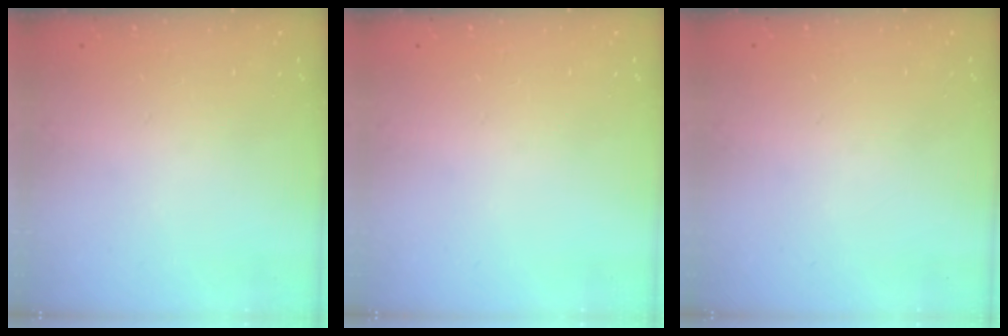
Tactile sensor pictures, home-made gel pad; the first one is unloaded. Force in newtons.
{"total": 0.0}
{"total": 0.0}